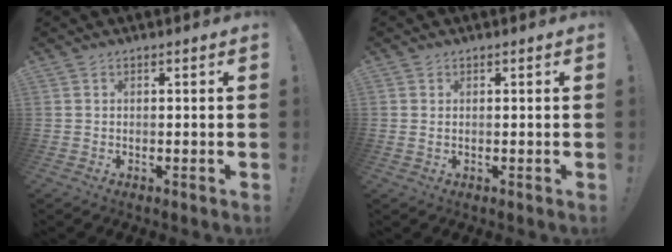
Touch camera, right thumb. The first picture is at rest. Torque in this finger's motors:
{"motor_torque": [-0.05, -0.02, -0.16, 0.14, 0.09]}